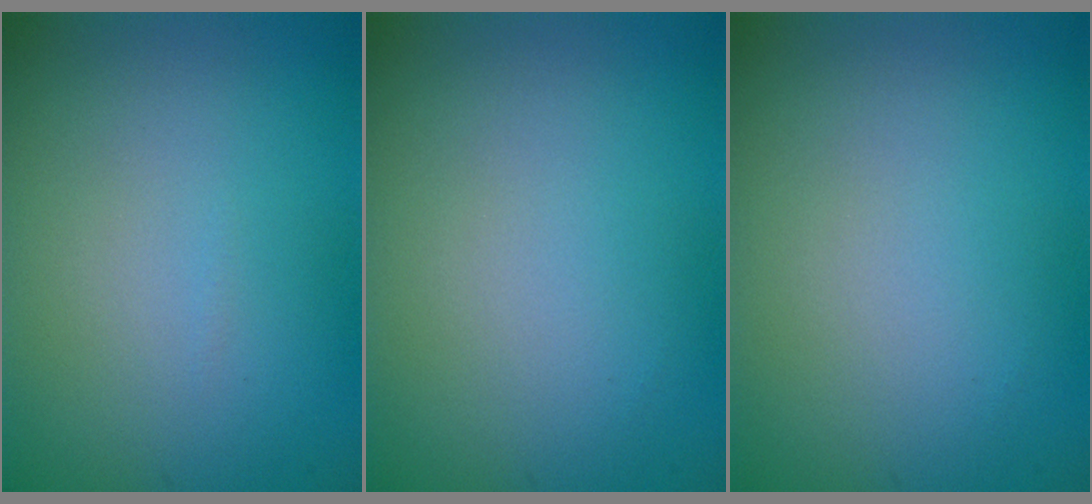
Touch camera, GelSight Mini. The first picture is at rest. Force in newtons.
{"total": 0.0}
{"total": 0.0}